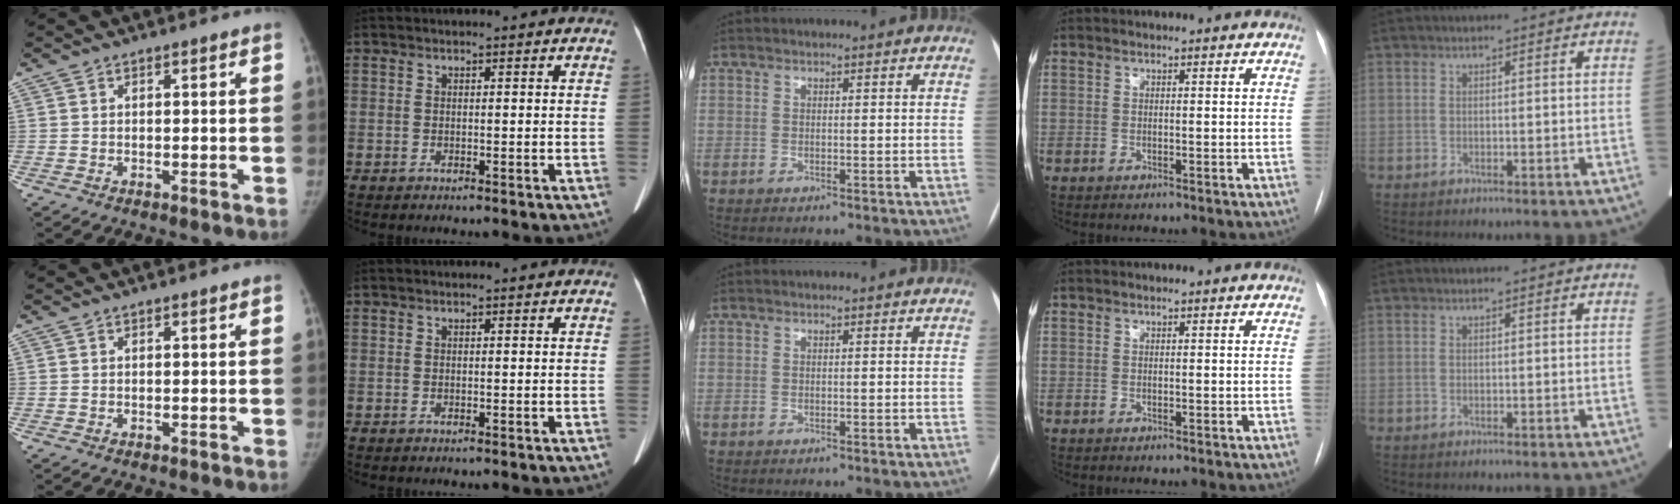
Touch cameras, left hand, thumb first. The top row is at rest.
{}